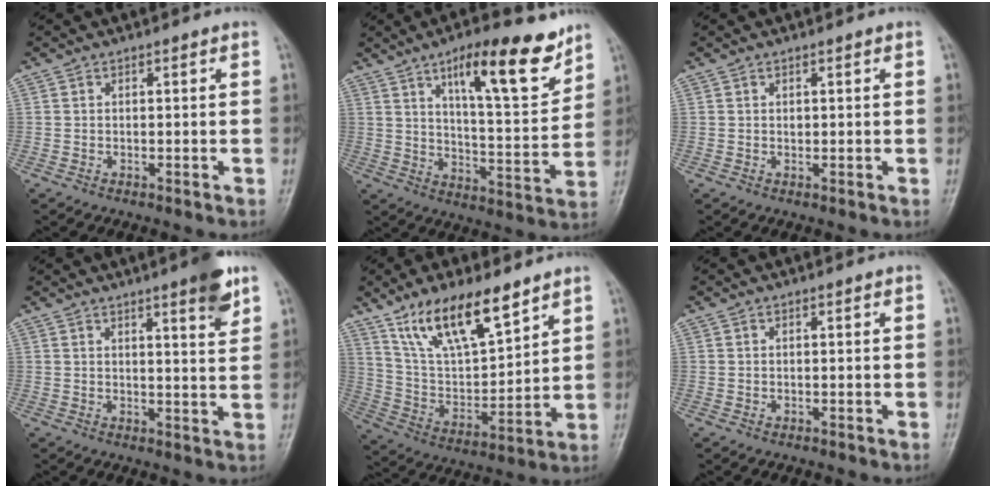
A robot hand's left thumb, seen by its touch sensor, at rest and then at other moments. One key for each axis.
{"total": 16.2, "fx": 9.9, "fy": 4.6, "fz": 12.0, "tx": -0.151, "ty": -0.057, "tz": 0.158}
{"total": 0.5, "fx": 0.2, "fy": 0.4, "fz": 0.3, "tx": -0.004, "ty": -0.001, "tz": 0.004}
{"total": 6.5, "fx": 4.1, "fy": 0.9, "fz": 5.0, "tx": -0.061, "ty": -0.023, "tz": 0.053}
{"total": 16.6, "fx": 11.2, "fy": 6.0, "fz": 10.7, "tx": -0.160, "ty": -0.052, "tz": 0.219}
{"total": 0.0}